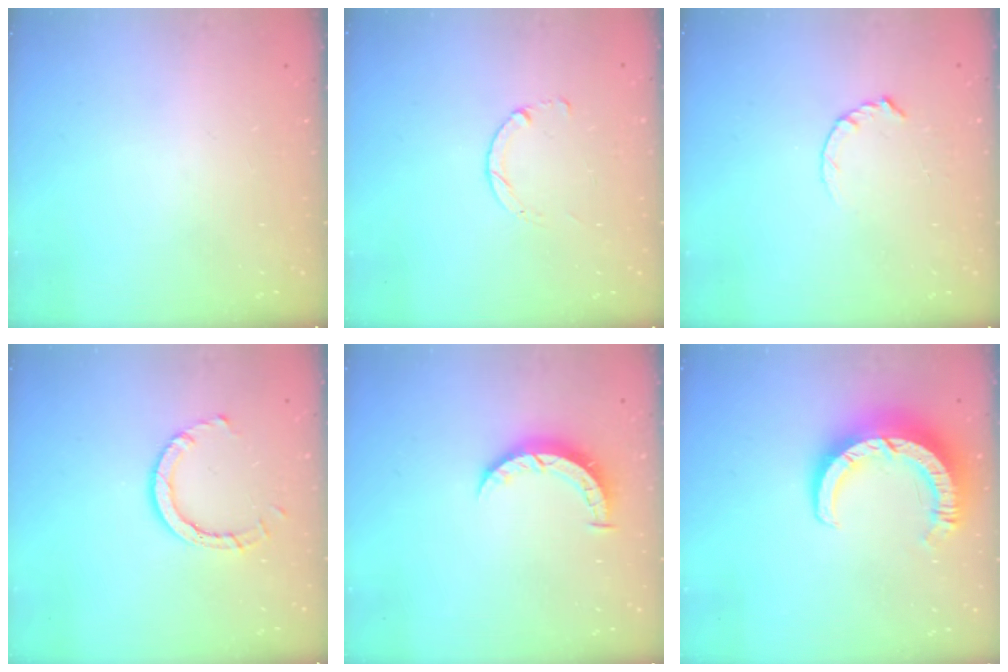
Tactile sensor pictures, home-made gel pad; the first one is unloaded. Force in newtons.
{"total": 1.8, "press": 1.8, "slide": 0.2}
{"total": 2.8, "press": 2.8, "slide": 0.4}
{"total": 5.8, "press": 5.8, "slide": 0.2}
{"total": 5.1, "press": 5.1, "slide": 0.5}
{"total": 11.4, "press": 11.3, "slide": 1.1}